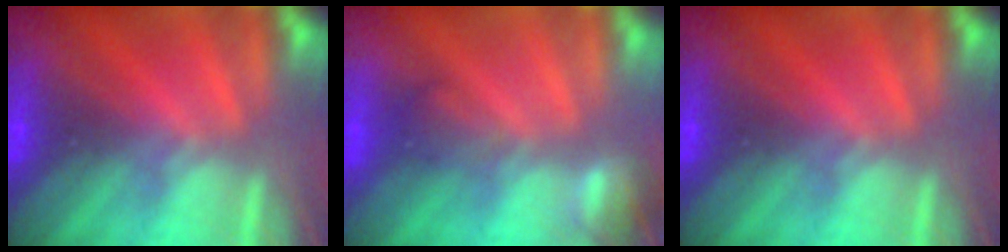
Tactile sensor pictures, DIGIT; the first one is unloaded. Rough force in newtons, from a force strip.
{"total": 2.7}
{"total": 0.0}